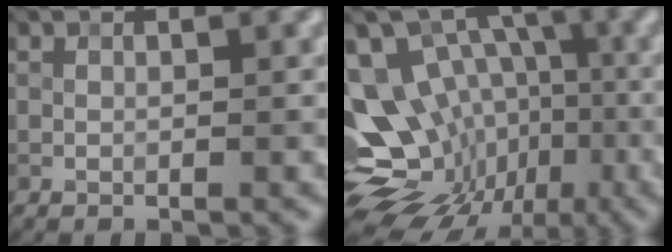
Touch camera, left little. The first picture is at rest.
{"total": 14.9, "force": [-4.4, 12.0, 7.7], "torque": [-0.144, 0.010, -0.060]}